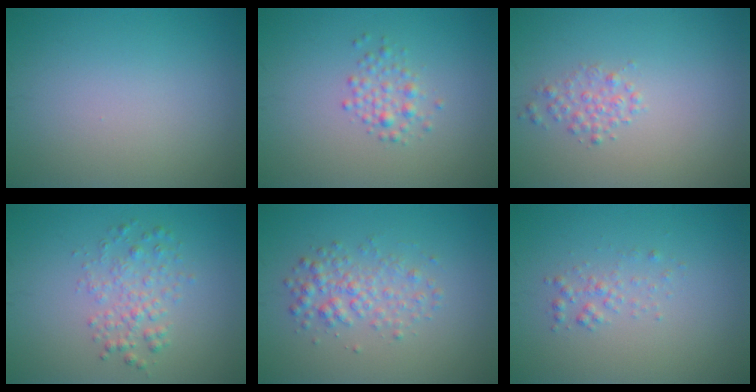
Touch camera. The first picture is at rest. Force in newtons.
{"total": 1.7, "press": 1.7, "slide": 0.0}
{"total": 1.5, "press": 1.5, "slide": 0.1}
{"total": 2.5, "press": 2.5, "slide": 0.0}
{"total": 2.7, "press": 2.7, "slide": 0.1}
{"total": 1.3, "press": 1.3, "slide": 0.1}